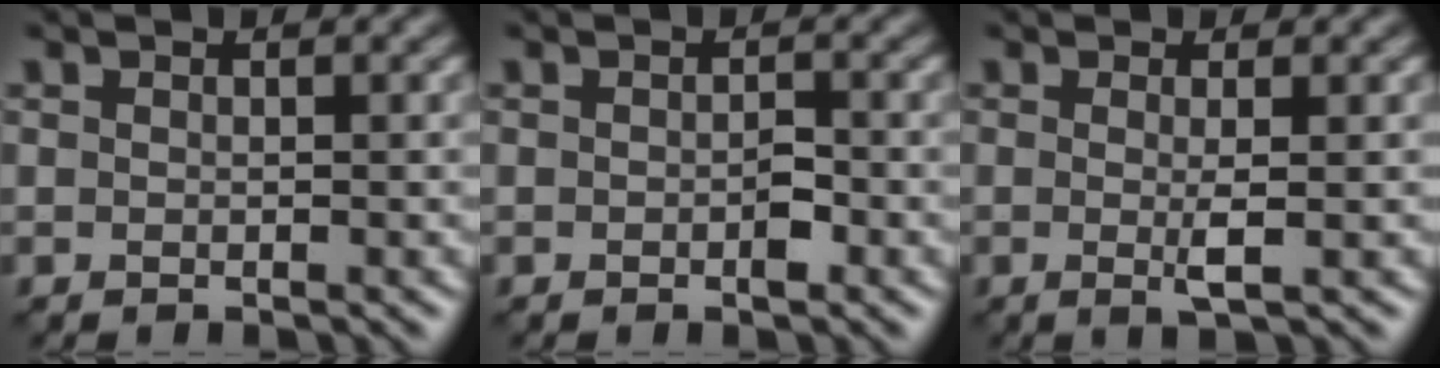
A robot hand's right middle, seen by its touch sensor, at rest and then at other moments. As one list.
[{"total": 1.2, "force": [-0.4, 0.5, 1.0], "torque": [-0.016, 0.002, -0.006]}, {"total": 2.0, "force": [-0.1, 0.2, 1.9], "torque": [-0.039, -0.005, -0.005]}]